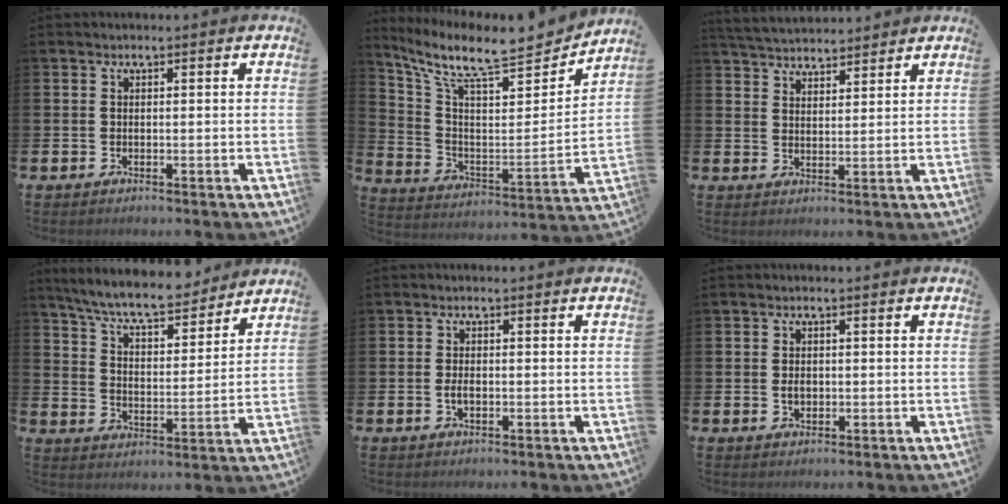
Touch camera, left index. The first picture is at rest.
{"total": 10.8, "force": [9.2, 2.2, 5.2], "torque": [-0.127, -0.073, 0.151]}
{"total": 4.3, "force": [4.3, 0.7, 0.2], "torque": [-0.022, -0.019, 0.079]}
{"total": 8.1, "force": [7.5, 1.1, 2.8], "torque": [-0.086, -0.046, 0.132]}
{"total": 1.7, "force": [-0.3, 0.9, 1.4], "torque": [-0.020, 0.000, -0.008]}
{"total": 1.6, "force": [0.0, 1.1, 1.1], "torque": [-0.008, 0.002, -0.005]}